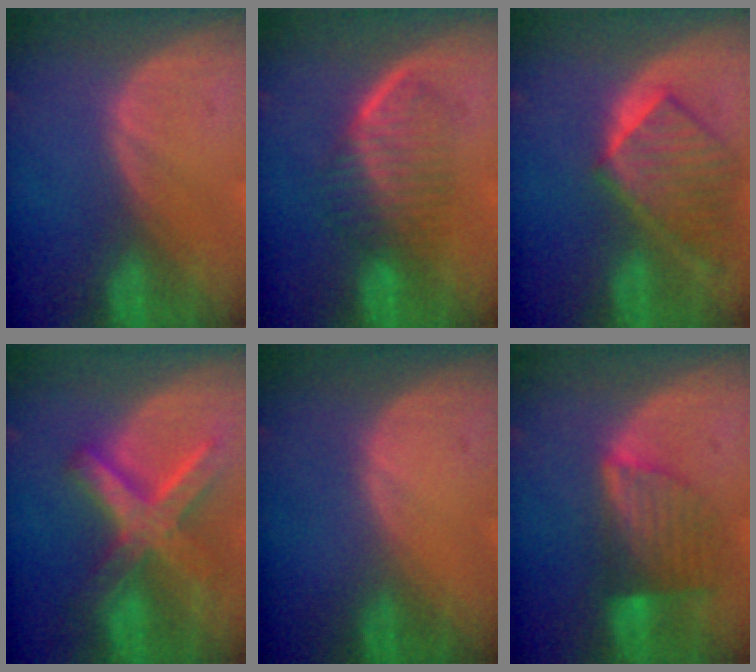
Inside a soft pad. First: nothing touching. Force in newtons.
{"total": 6.9, "press": 6.0, "slide": 3.4}
{"total": 7.8, "press": 7.6, "slide": 1.8}
{"total": 8.9, "press": 8.9, "slide": 0.7}
{"total": 0.0}
{"total": 7.2, "press": 6.4, "slide": 3.3}